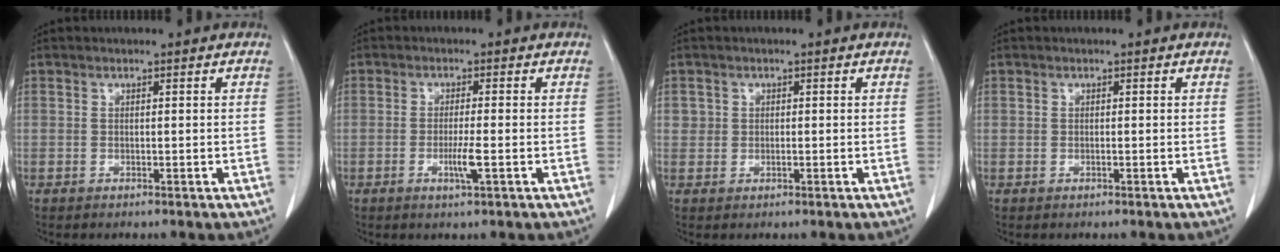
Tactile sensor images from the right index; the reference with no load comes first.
{"total": 3.3, "force": [-1.0, -0.1, 3.1], "torque": [-0.060, -0.007, -0.019]}
{"total": 1.5, "force": [0.4, 1.4, 0.2], "torque": [0.007, 0.002, 0.002]}
{"total": 0.0}